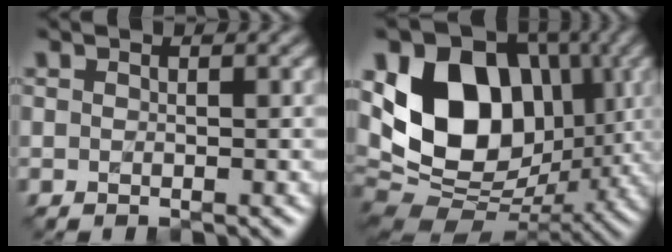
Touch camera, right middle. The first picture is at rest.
{"total": 13.4, "force": [2.0, 9.8, 8.9], "torque": [-0.143, -0.002, 0.024]}